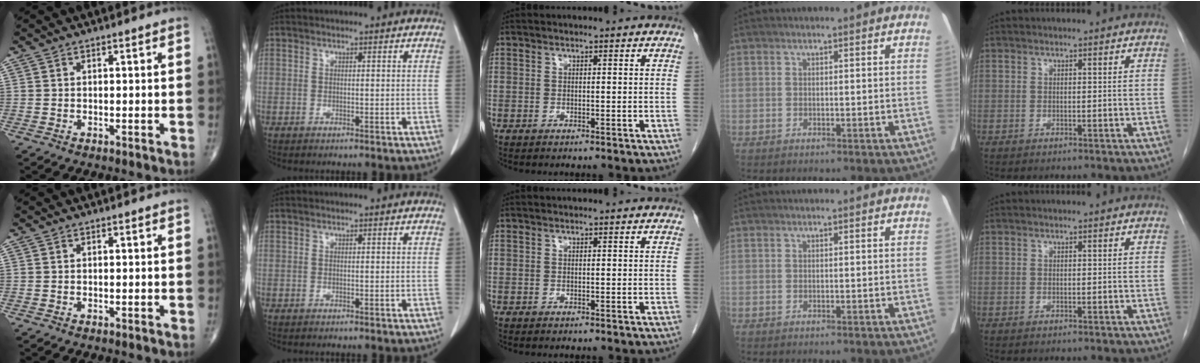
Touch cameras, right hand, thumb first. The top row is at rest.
{}